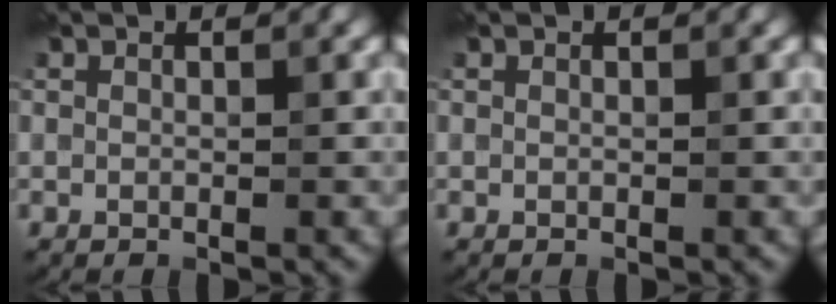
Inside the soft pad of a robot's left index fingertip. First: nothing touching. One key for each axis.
{"total": 0.0}